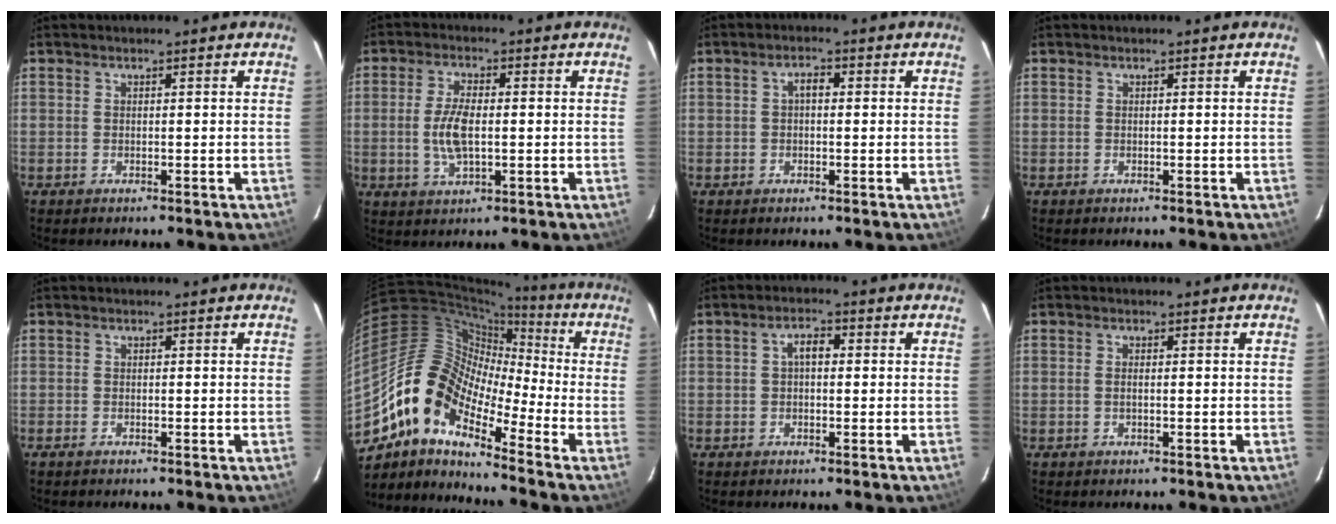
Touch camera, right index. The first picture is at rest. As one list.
[{"total": 6.9, "force": [-0.4, 3.0, 6.2], "torque": [-0.128, 0.000, -0.006]}, {"total": 2.1, "force": [0.2, 1.2, 1.8], "torque": [-0.033, 0.009, 0.002]}, {"total": 0.0}, {"total": 0.7, "force": [-0.6, 0.4, 0.1], "torque": [-0.003, -0.003, -0.012]}, {"total": 14.0, "force": [-9.1, 5.9, 8.9], "torque": [-0.143, 0.007, -0.192]}, {"total": 3.0, "force": [0.3, 1.7, 2.5], "torque": [-0.045, 0.011, 0.005]}, {"total": 0.9, "force": [-0.1, 0.1, 0.9], "torque": [-0.019, 0.002, -0.003]}]